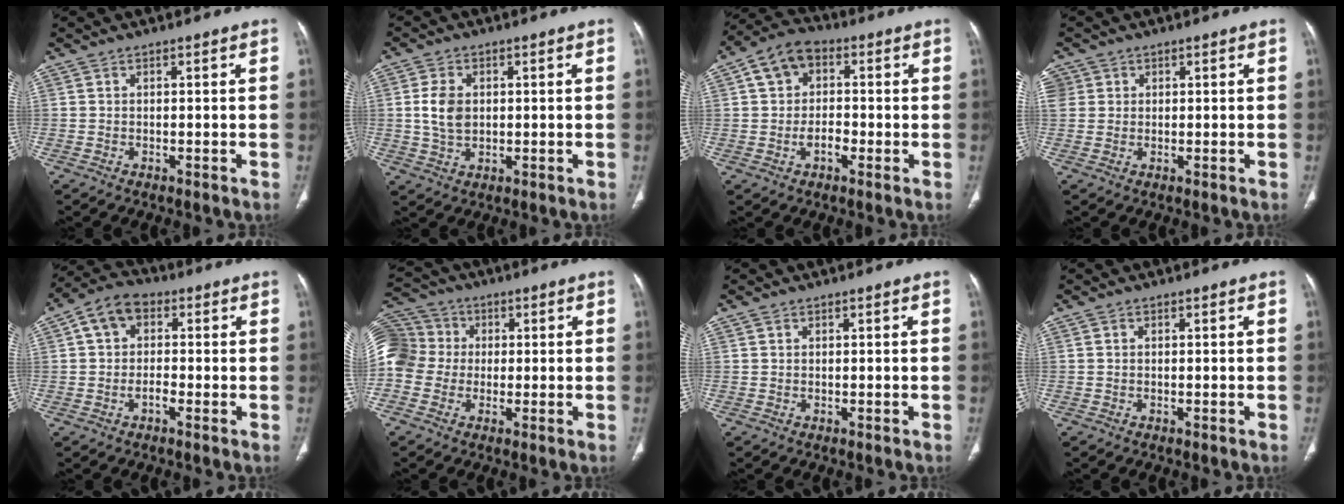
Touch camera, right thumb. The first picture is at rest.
{"total": 5.9, "force": [0.5, 4.2, 4.1], "torque": [-0.073, 0.000, 0.011]}
{"total": 8.9, "force": [0.0, 6.6, 6.0], "torque": [-0.088, 0.019, -0.013]}
{"total": 4.9, "force": [1.4, 4.5, 1.2], "torque": [-0.023, 0.012, 0.034]}
{"total": 7.5, "force": [0.5, 5.4, 5.2], "torque": [-0.084, 0.019, -0.004]}
{"total": 13.5, "force": [0.6, 12.1, 5.8], "torque": [-0.134, 0.038, 0.009]}
{"total": 0.5, "force": [0.3, 0.4, 0.1], "torque": [0.000, -0.001, 0.005]}
{"total": 0.0}